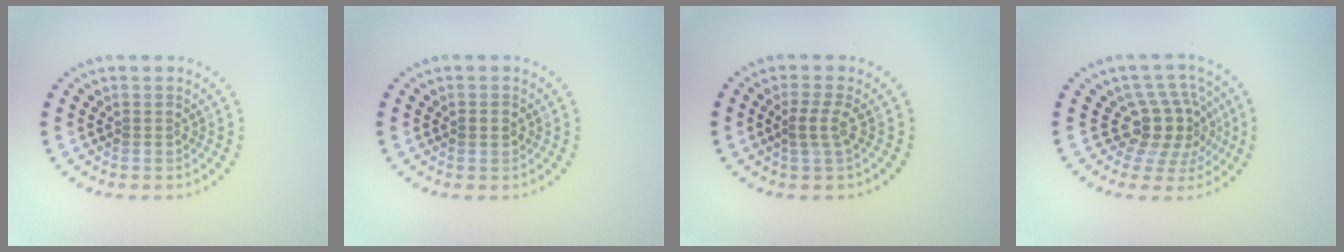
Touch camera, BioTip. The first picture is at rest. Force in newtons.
{"total": 1.3, "press": 1.3, "slide": 0.2}
{"total": 1.9, "press": 1.6, "slide": 1.0}
{"total": 4.3, "press": 3.3, "slide": 2.8}